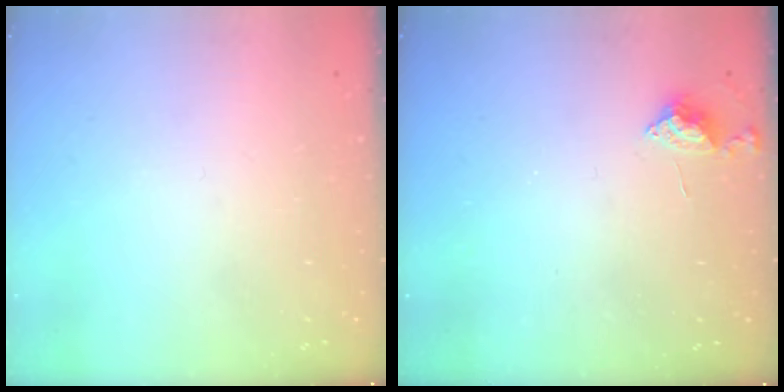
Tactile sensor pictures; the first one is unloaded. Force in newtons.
{"total": 6.8, "press": 6.8, "slide": 0.8}